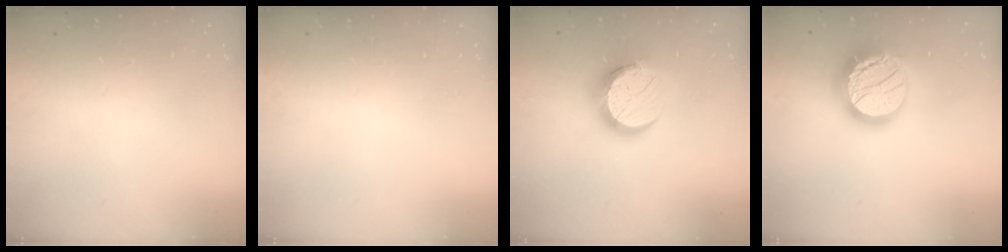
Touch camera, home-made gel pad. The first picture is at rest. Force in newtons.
{"total": 0.0}
{"total": 12.4, "press": 12.4, "slide": 1.0}
{"total": 19.6, "press": 19.5, "slide": 1.3}